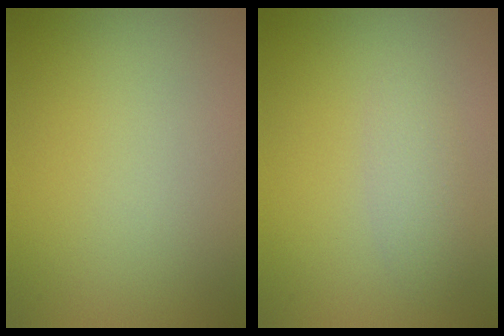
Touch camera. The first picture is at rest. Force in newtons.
{"total": 2.0, "press": 2.0, "slide": 0.1}